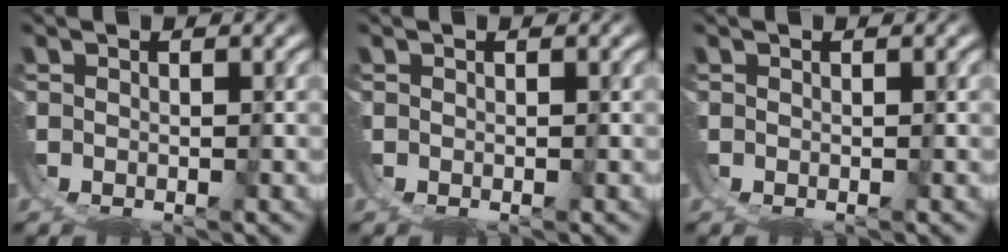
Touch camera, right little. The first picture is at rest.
{"total": 0.0}
{"total": 0.0}